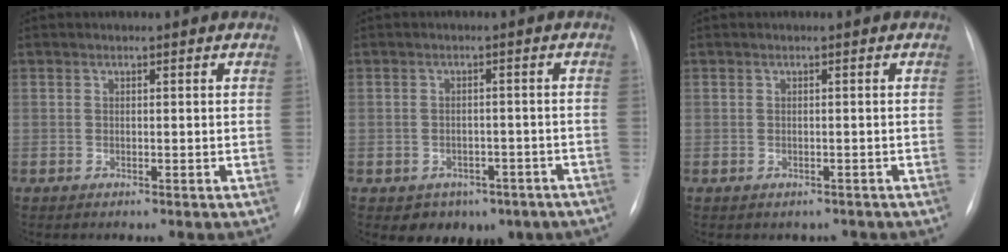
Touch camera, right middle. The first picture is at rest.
{"total": 7.2, "force": [-4.6, 5.0, 2.4], "torque": [-0.023, 0.017, -0.048]}
{"total": 1.8, "force": [-1.4, 1.1, 0.2], "torque": [-0.004, 0.006, -0.017]}